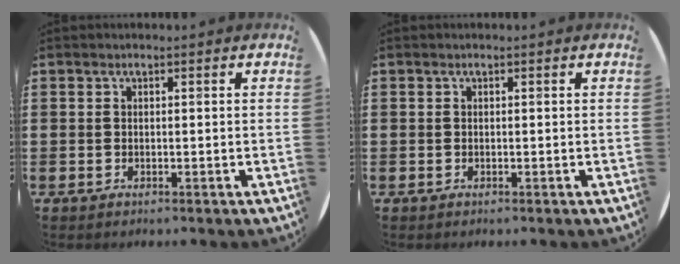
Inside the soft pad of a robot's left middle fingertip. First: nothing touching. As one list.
[{"total": 0.0}]